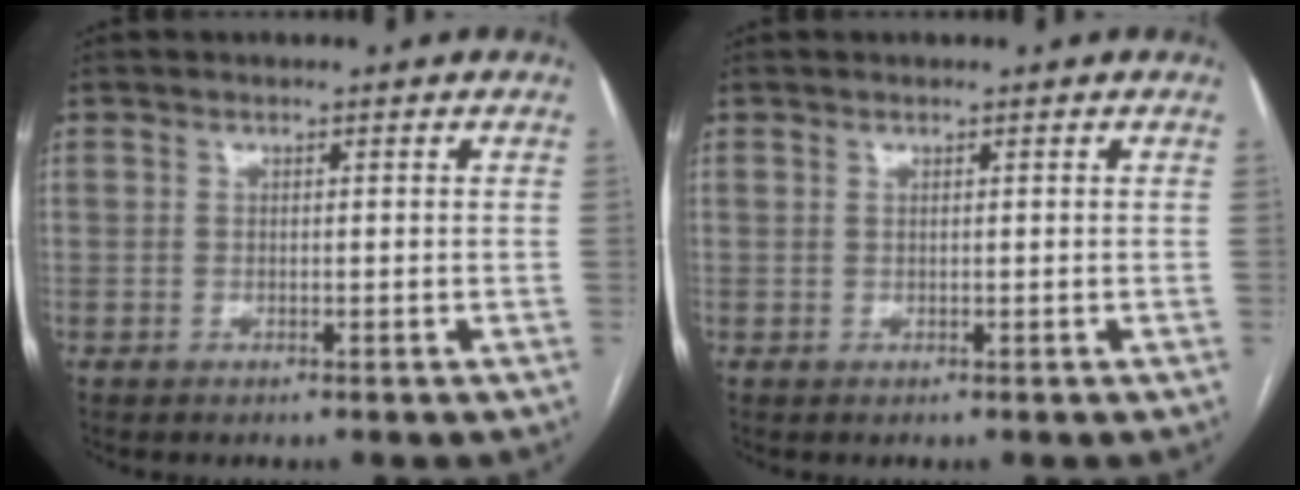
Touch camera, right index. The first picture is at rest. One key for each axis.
{"total": 0.0}